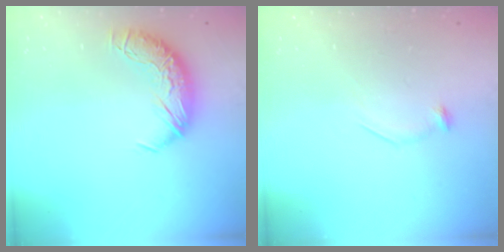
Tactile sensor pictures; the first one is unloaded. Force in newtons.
{"total": 8.9, "press": 8.9, "slide": 0.3}